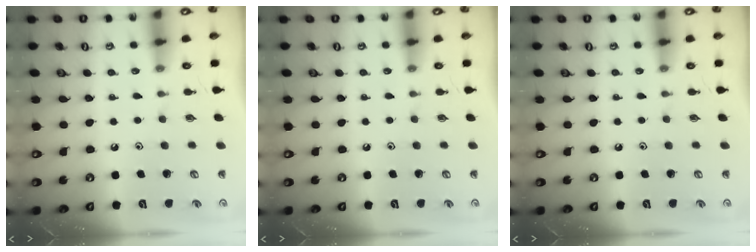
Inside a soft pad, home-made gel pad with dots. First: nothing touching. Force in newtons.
{"total": 0.0}
{"total": 0.0}